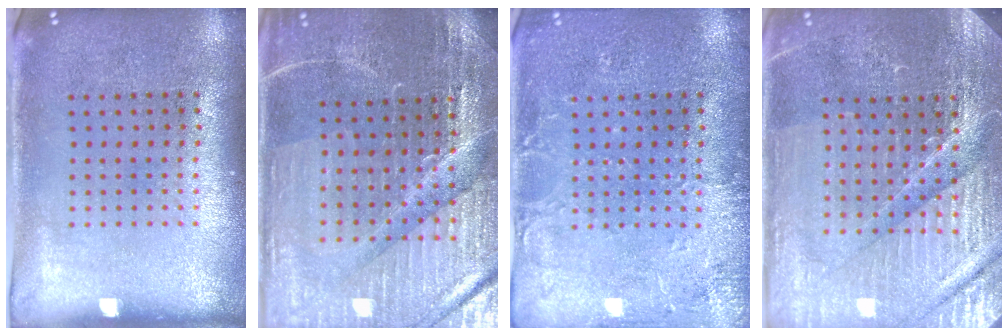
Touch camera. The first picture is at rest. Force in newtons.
{"total": 4.0, "press": 3.9, "slide": 0.8}
{"total": 2.9, "press": 2.9, "slide": 0.4}
{"total": 4.9, "press": 4.6, "slide": 1.7}